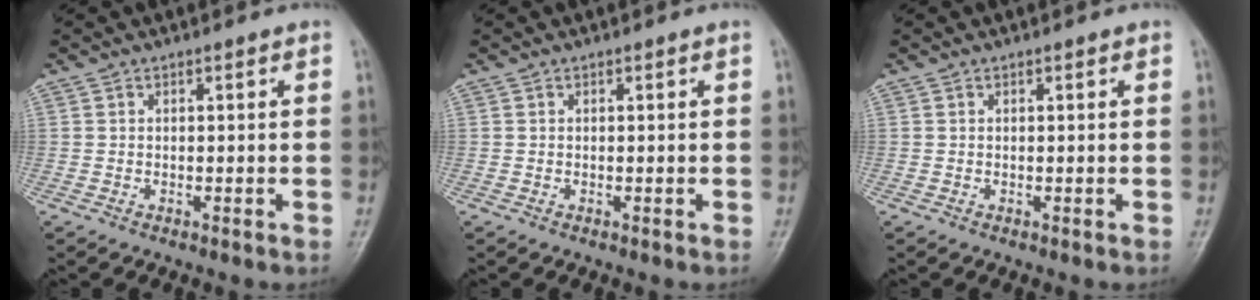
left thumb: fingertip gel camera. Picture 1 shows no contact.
{"total": 0.0}
{"total": 0.0}